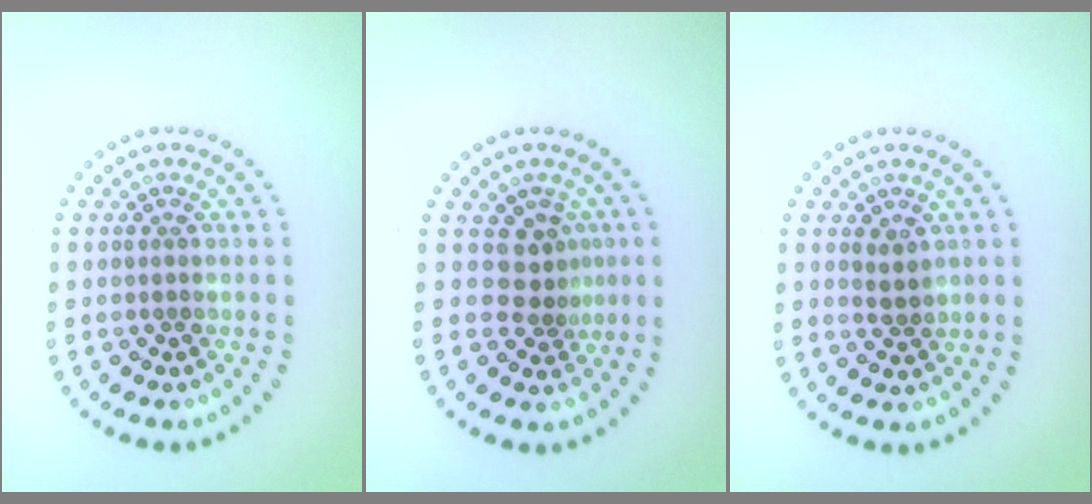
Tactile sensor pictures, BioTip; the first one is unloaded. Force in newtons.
{"total": 2.5, "press": 1.6, "slide": 1.9}
{"total": 1.0, "press": 0.8, "slide": 0.7}